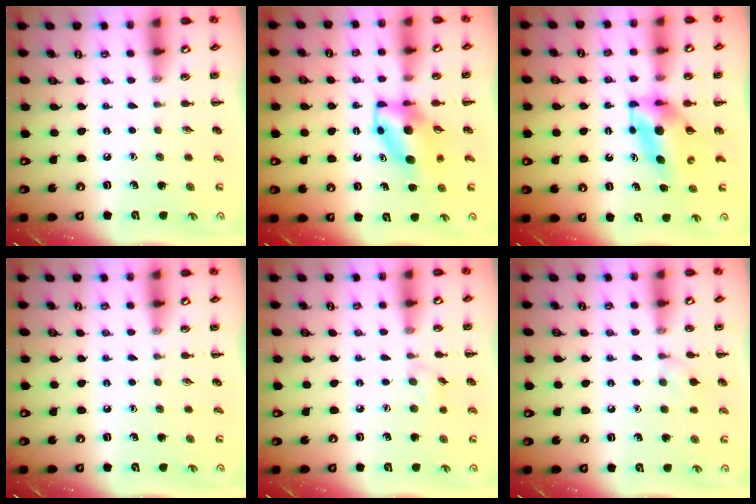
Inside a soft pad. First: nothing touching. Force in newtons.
{"total": 5.8, "press": 5.7, "slide": 1.4}
{"total": 5.4, "press": 5.4, "slide": 0.7}
{"total": 0.0}
{"total": 3.4, "press": 3.1, "slide": 1.3}
{"total": 5.6, "press": 5.2, "slide": 1.9}